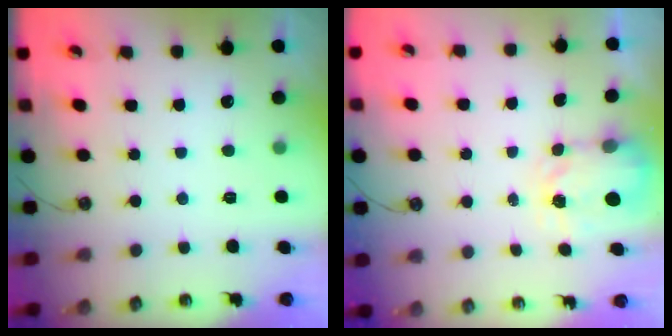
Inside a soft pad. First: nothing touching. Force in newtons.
{"total": 3.8, "press": 3.7, "slide": 0.5}